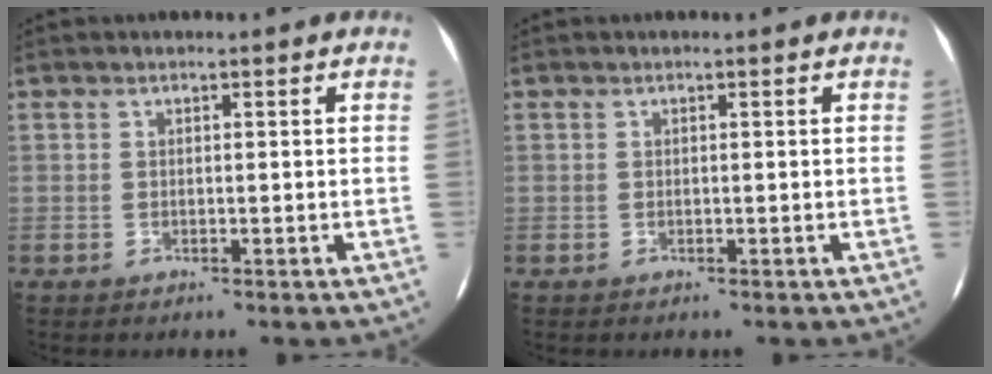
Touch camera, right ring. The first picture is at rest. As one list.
[{"total": 0.0}]